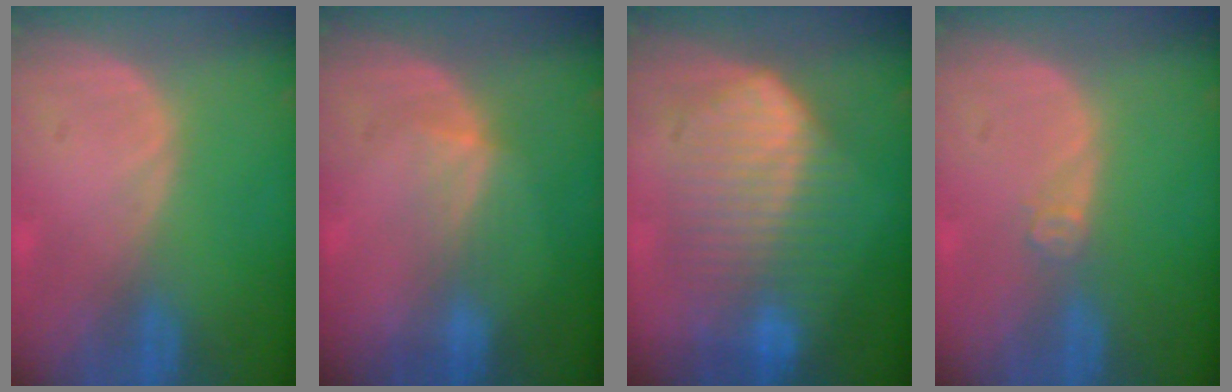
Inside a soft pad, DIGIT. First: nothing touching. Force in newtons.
{"total": 2.7, "press": 2.4, "slide": 1.2}
{"total": 10.2, "press": 10.2, "slide": 0.5}
{"total": 1.7, "press": 1.4, "slide": 1.0}